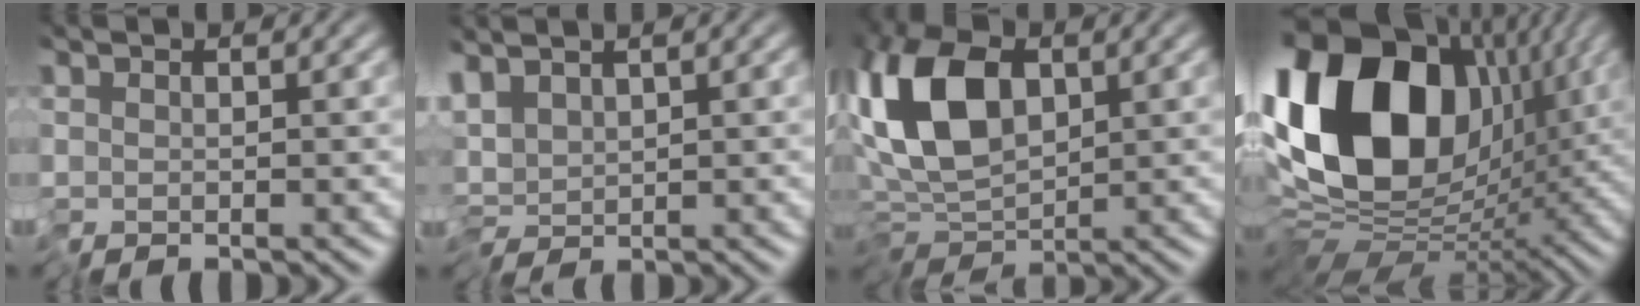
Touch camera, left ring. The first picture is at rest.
{"total": 2.6, "force": [0.3, 1.0, 2.4], "torque": [-0.042, 0.007, -0.001]}
{"total": 9.8, "force": [0.9, 5.5, 8.1], "torque": [-0.173, 0.005, 0.001]}
{"total": 18.3, "force": [4.0, 12.3, 12.9], "torque": [-0.274, 0.022, 0.060]}